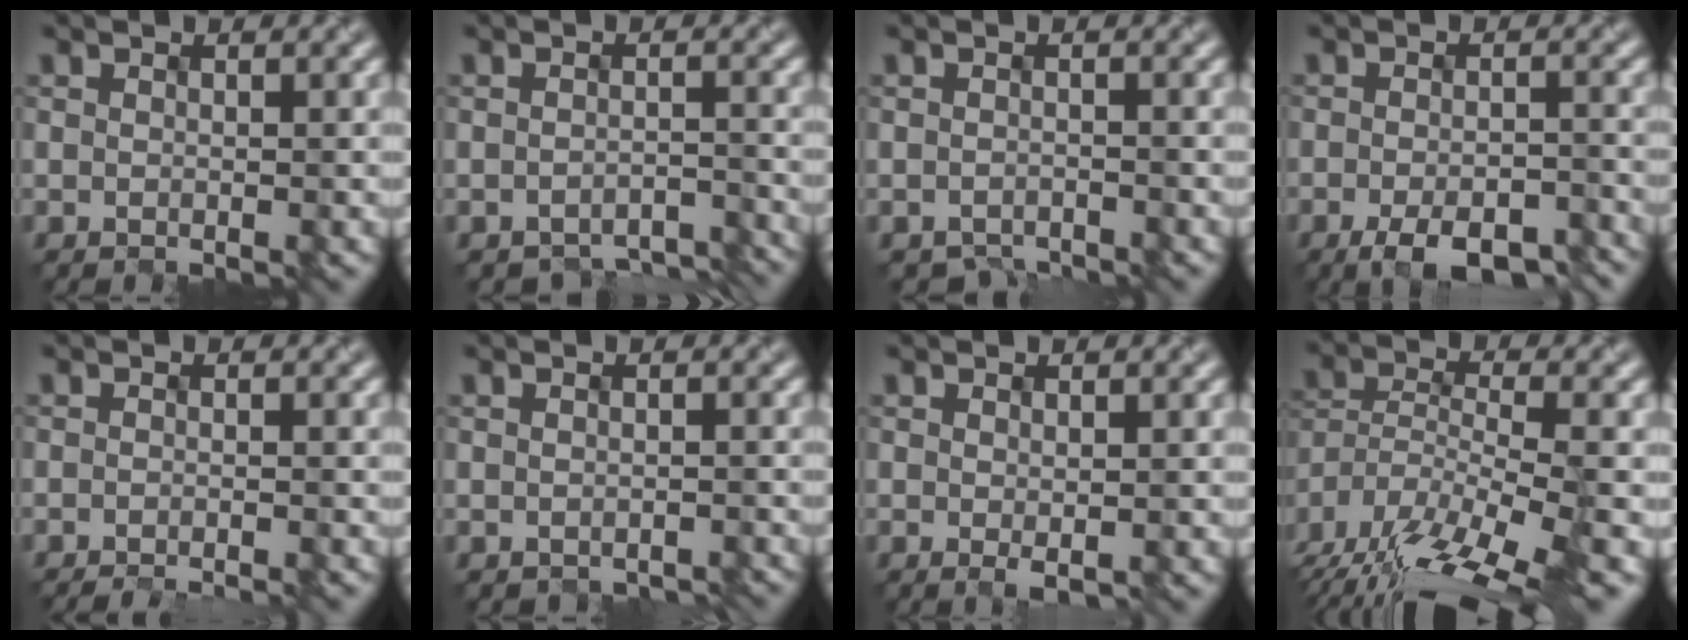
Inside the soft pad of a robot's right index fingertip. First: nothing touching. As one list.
[{"total": 4.4, "force": [-4.3, 0.9, 0.4], "torque": [-0.006, -0.014, -0.053]}, {"total": 2.4, "force": [-2.4, 0.2, -0.2], "torque": [0.005, -0.006, -0.041]}, {"total": 5.0, "force": [-3.4, 1.7, 3.3], "torque": [-0.050, -0.004, -0.048]}, {"total": 1.8, "force": [-1.5, 0.2, 0.9], "torque": [0.002, -0.005, -0.028]}, {"total": 1.9, "force": [-1.9, 0.1, -0.2], "torque": [0.006, -0.007, -0.026]}, {"total": 0.6, "force": [-0.1, 0.2, 0.6], "torque": [-0.008, -0.003, 0.003]}, {"total": 14.5, "force": [-11.5, 4.5, 7.6], "torque": [-0.136, -0.019, -0.169]}]